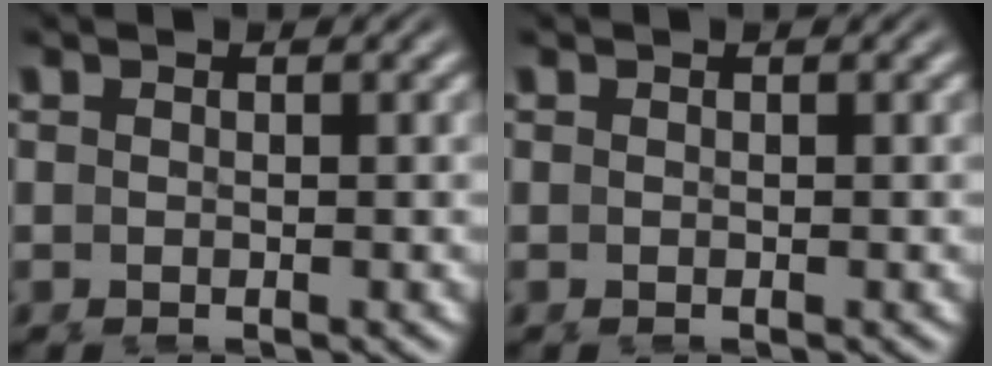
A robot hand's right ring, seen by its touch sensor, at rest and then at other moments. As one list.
[{"total": 0.0}]